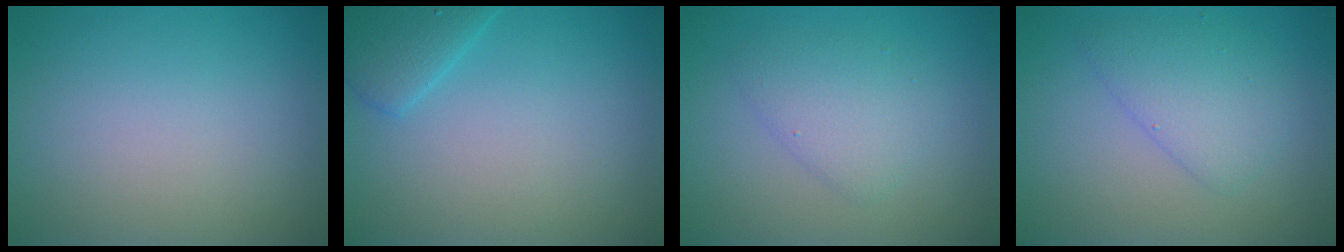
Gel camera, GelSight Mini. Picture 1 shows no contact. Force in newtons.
{"total": 2.7, "press": 2.7, "slide": 0.2}
{"total": 2.9, "press": 2.9, "slide": 0.2}
{"total": 3.2, "press": 3.2, "slide": 0.1}